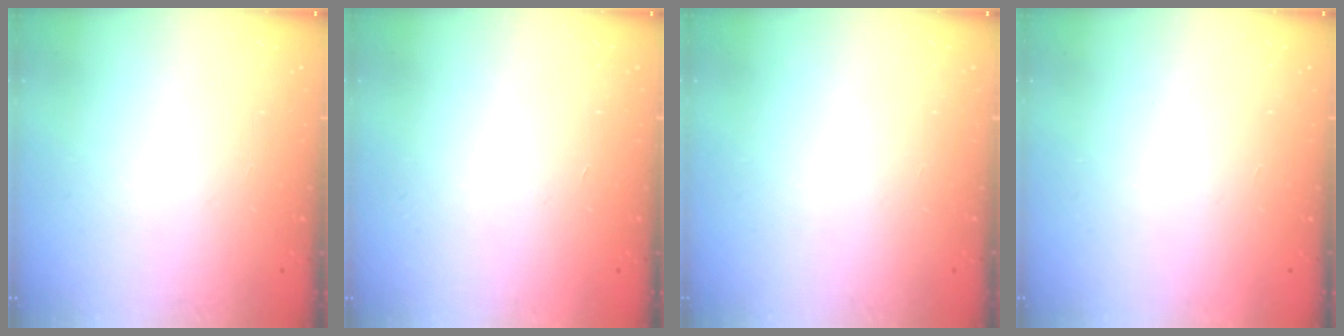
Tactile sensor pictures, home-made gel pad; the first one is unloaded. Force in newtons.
{"total": 1.7, "press": 1.7, "slide": 0.1}
{"total": 0.0}
{"total": 1.6, "press": 1.5, "slide": 0.1}